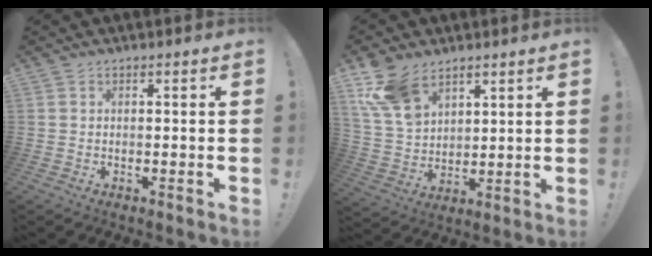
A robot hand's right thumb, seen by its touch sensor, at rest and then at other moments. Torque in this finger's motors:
{"motor_torque": [0.07, 0.20, 0.92, 0.86, 0.03]}